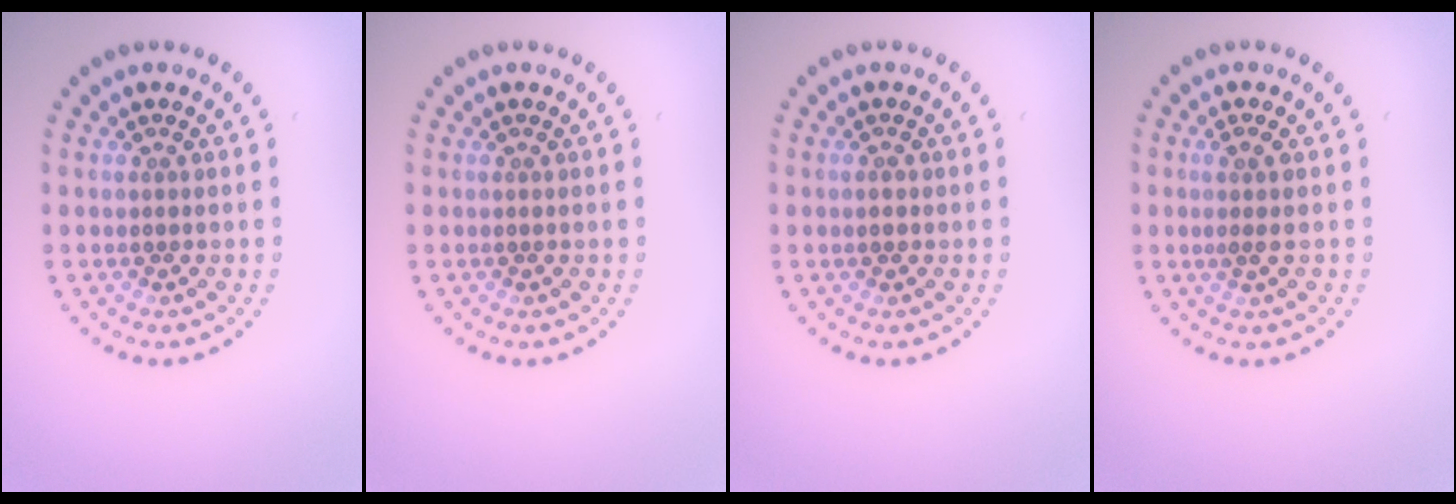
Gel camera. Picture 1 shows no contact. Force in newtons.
{"total": 0.0}
{"total": 1.1, "press": 1.1, "slide": 0.1}
{"total": 1.5, "press": 1.1, "slide": 0.9}